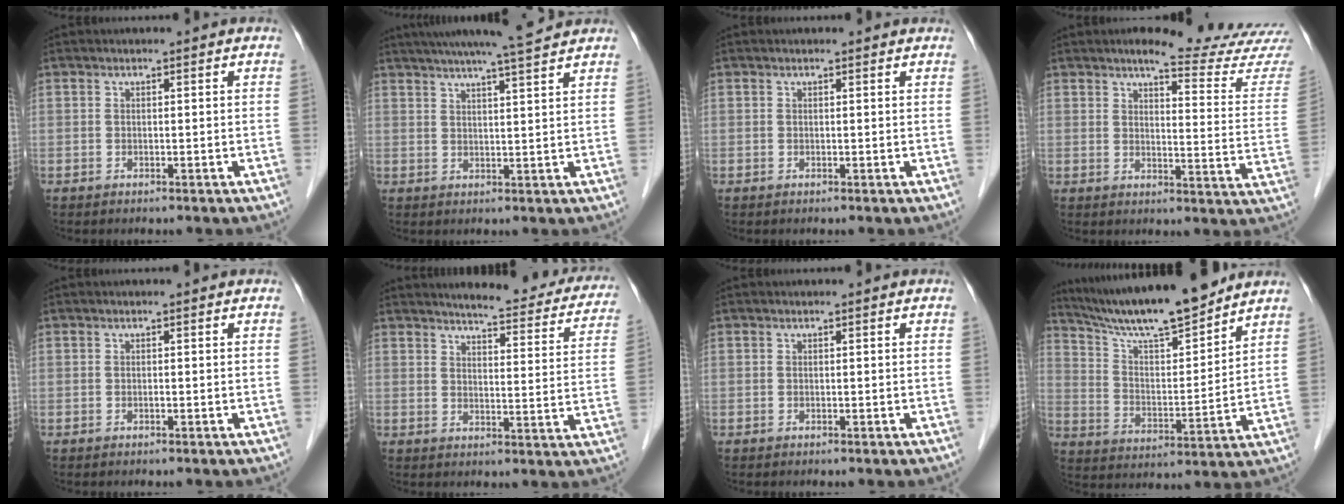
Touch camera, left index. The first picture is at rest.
{"total": 11.0, "force": [9.7, -0.5, 5.1], "torque": [-0.085, 0.014, 0.130]}
{"total": 0.8, "force": [0.7, 0.2, 0.1], "torque": [-0.007, 0.001, 0.005]}
{"total": 15.5, "force": [14.4, -0.2, 5.8], "torque": [-0.068, -0.089, 0.152]}
{"total": 0.0}
{"total": 18.1, "force": [16.5, 3.3, 6.5], "torque": [-0.060, -0.042, 0.180]}
{"total": 0.0}
{"total": 15.4, "force": [13.7, 0.8, 7.0], "torque": [-0.125, 0.000, 0.237]}